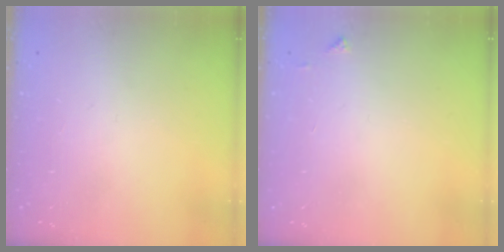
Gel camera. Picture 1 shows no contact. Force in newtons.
{"total": 3.6, "press": 3.6, "slide": 0.5}